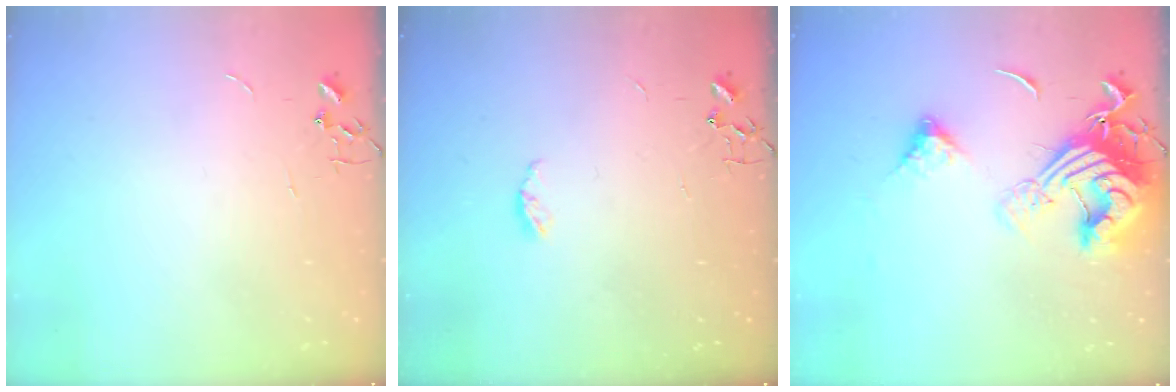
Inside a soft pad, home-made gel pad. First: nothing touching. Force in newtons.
{"total": 4.4, "press": 4.3, "slide": 0.6}
{"total": 17.6, "press": 17.5, "slide": 2.0}